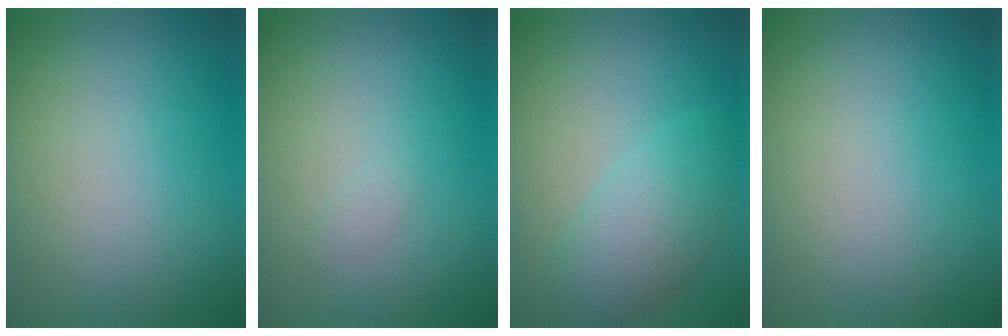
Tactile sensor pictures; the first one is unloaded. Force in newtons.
{"total": 0.5, "press": 0.5, "slide": 0.0}
{"total": 3.8, "press": 3.8, "slide": 0.2}
{"total": 0.0}